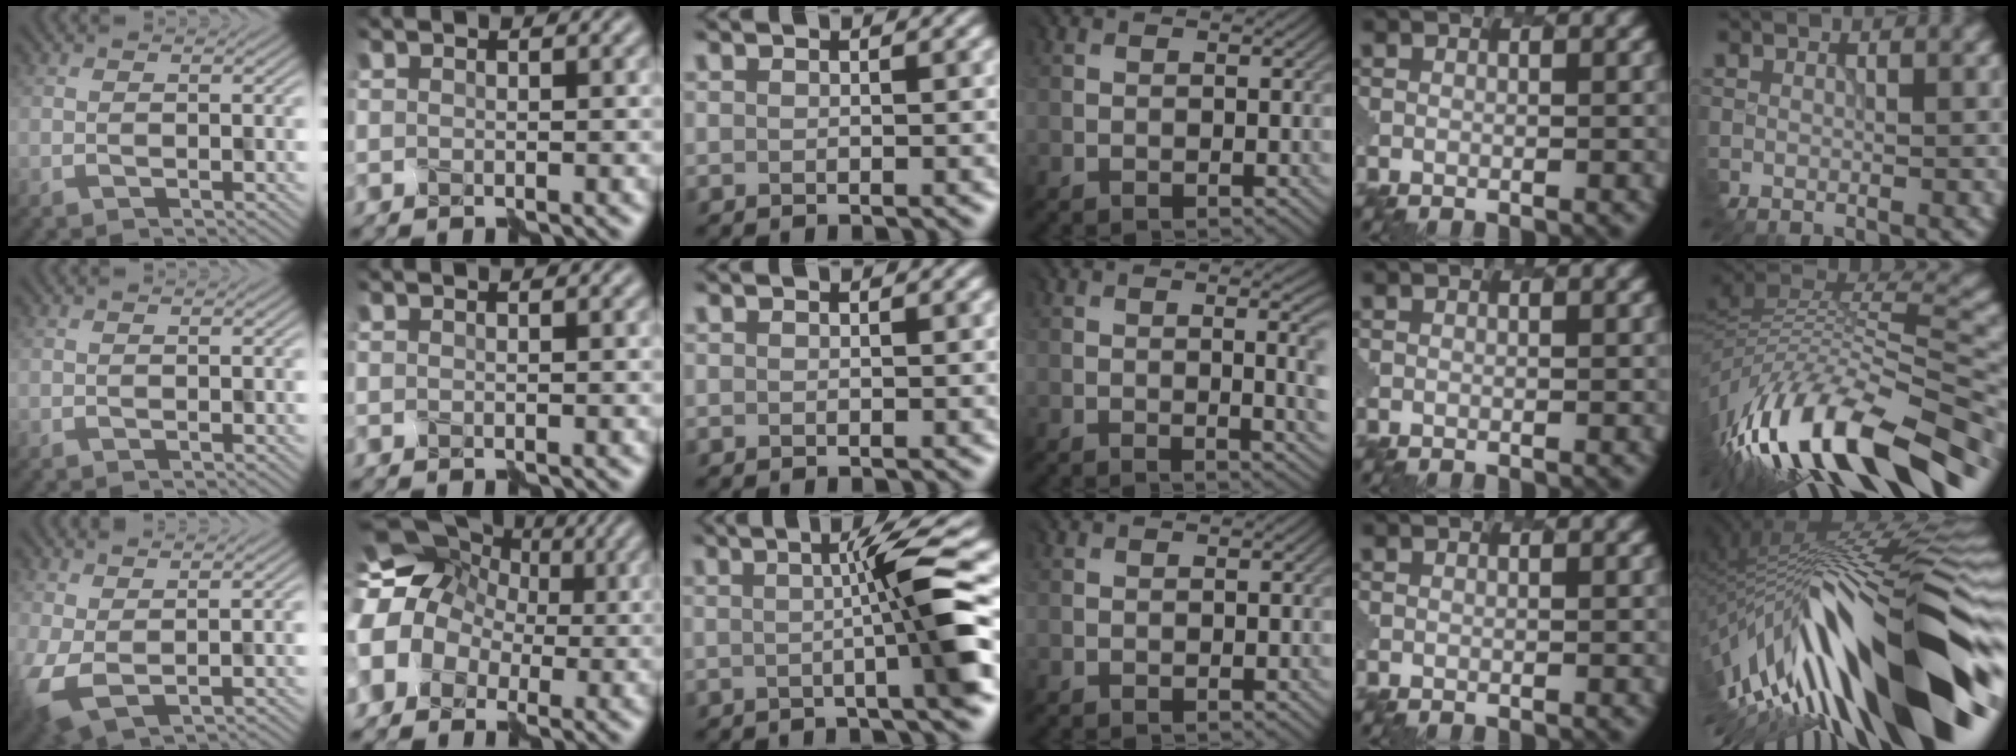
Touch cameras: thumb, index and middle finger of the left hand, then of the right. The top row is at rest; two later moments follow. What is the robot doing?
{"motion": "disassemble", "object": "hinged jar"}